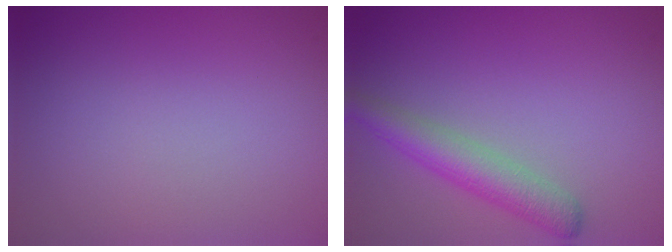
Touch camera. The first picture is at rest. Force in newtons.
{"total": 3.8, "press": 3.8, "slide": 0.2}